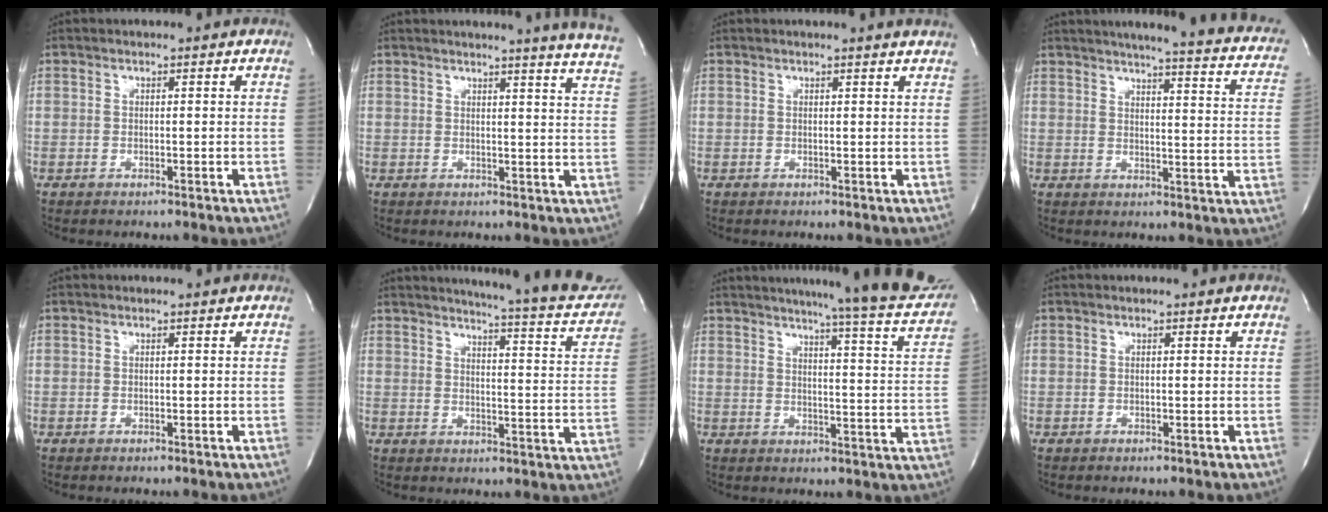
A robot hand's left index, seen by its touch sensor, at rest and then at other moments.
{"total": 11.7, "force": [10.6, -1.5, 4.6], "torque": [-0.063, -0.079, 0.094]}
{"total": 2.4, "force": [2.2, -0.5, 0.7], "torque": [-0.016, -0.009, 0.013]}
{"total": 19.9, "force": [16.3, 2.3, 11.1], "torque": [-0.146, -0.025, 0.174]}
{"total": 0.0}
{"total": 20.6, "force": [18.7, 2.0, 8.3], "torque": [-0.108, -0.073, 0.205]}
{"total": 25.1, "force": [22.4, 1.0, 11.3], "torque": [-0.159, -0.080, 0.256]}
{"total": 0.0}